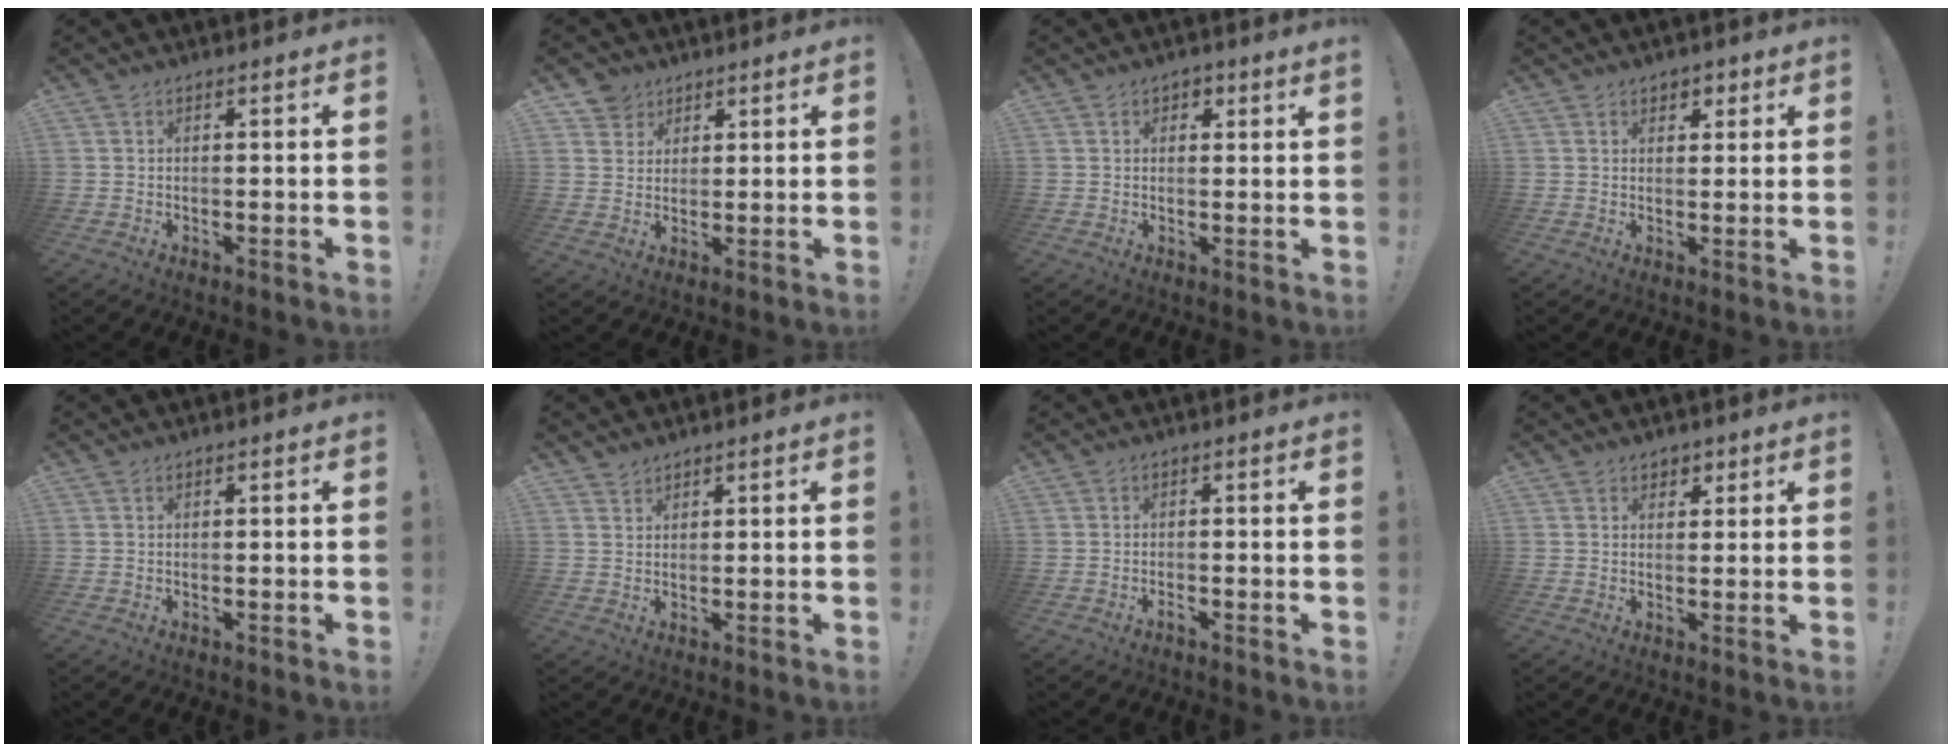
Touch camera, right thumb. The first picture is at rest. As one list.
[{"total": 4.7, "force": [3.2, 3.4, 0.2], "torque": [0.000, -0.022, 0.061]}, {"total": 1.7, "force": [1.2, 0.9, 0.8], "torque": [-0.002, -0.006, 0.018]}, {"total": 3.0, "force": [1.6, 2.3, 0.8], "torque": [0.007, -0.008, 0.024]}, {"total": 0.0}, {"total": 1.9, "force": [1.8, 0.5, 0.3], "torque": [0.009, -0.016, 0.030]}, {"total": 1.2, "force": [-1.1, -0.3, 0.5], "torque": [-0.009, -0.001, -0.019]}, {"total": 3.0, "force": [1.7, 2.4, 0.5], "torque": [0.006, -0.008, 0.029]}]